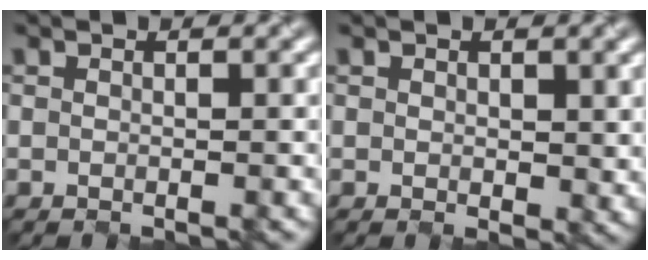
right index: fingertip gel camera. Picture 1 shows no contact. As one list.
[{"total": 1.3, "force": [0.9, 0.6, 0.8], "torque": [-0.015, -0.008, 0.026]}]